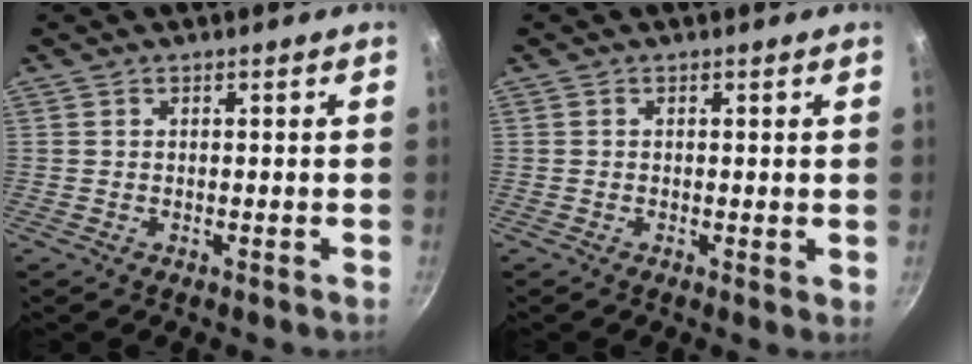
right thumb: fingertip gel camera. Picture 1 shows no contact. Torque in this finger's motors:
{"motor_torque": [-0.22, -0.08, -0.36, 0.02, -0.01]}